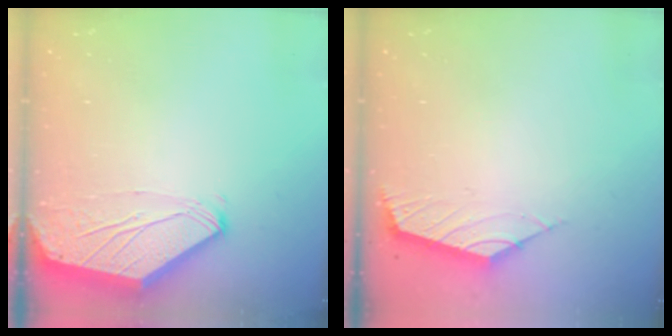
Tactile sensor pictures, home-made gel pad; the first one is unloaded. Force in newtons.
{"total": 2.7, "press": 2.6, "slide": 0.6}